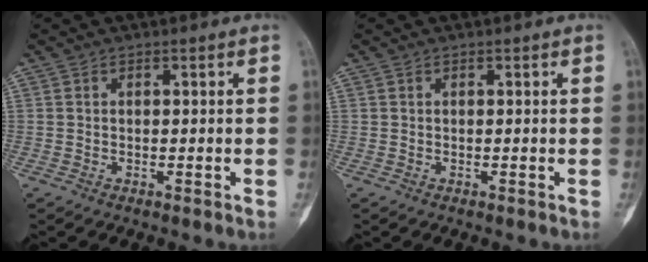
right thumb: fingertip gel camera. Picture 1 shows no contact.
{"total": 0.0}